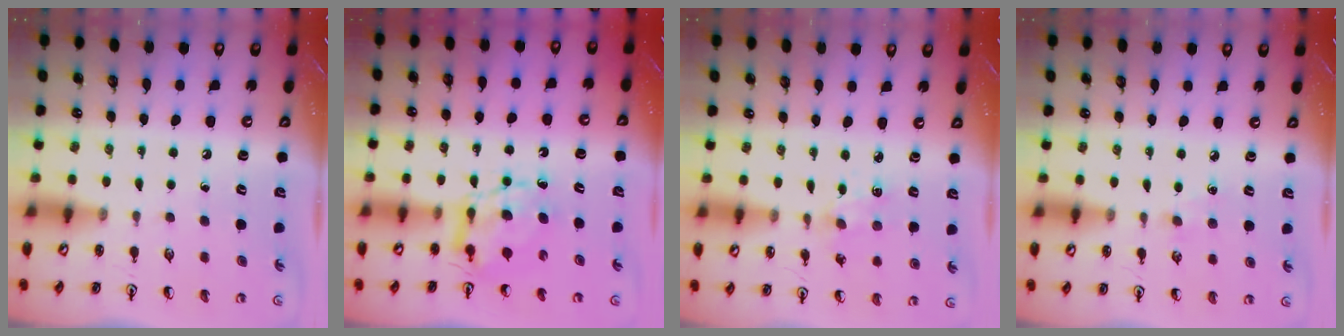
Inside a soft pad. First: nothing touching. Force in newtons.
{"total": 6.8, "press": 6.8, "slide": 0.2}
{"total": 3.2, "press": 3.2, "slide": 0.4}
{"total": 2.9, "press": 2.9, "slide": 0.5}